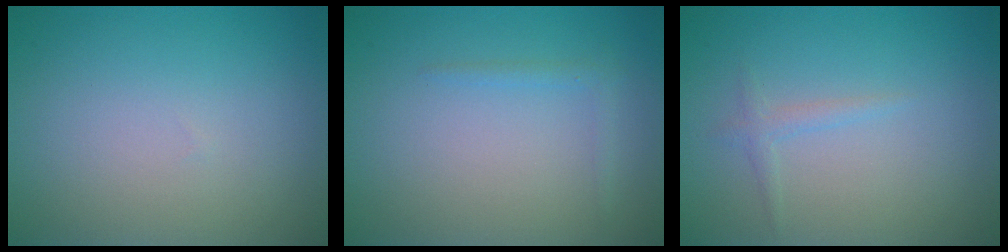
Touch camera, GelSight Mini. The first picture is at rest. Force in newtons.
{"total": 1.1, "press": 1.1, "slide": 0.1}
{"total": 0.6, "press": 0.6, "slide": 0.1}